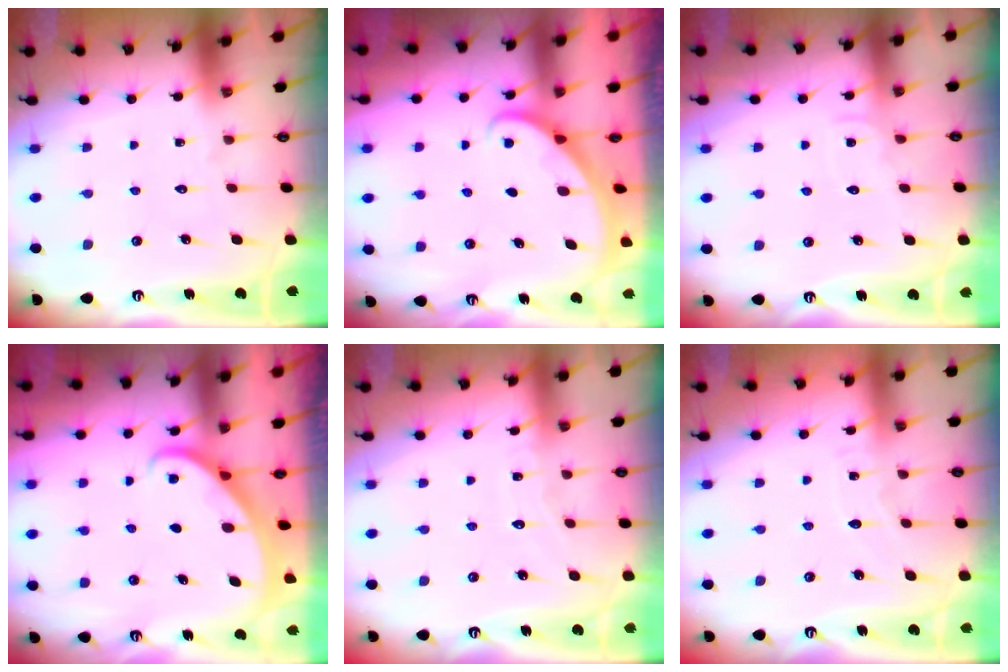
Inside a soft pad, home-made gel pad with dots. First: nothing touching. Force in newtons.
{"total": 1.9, "press": 1.9, "slide": 0.1}
{"total": 5.1, "press": 5.1, "slide": 0.5}
{"total": 1.5, "press": 1.5, "slide": 0.1}
{"total": 5.5, "press": 5.4, "slide": 0.6}
{"total": 4.0, "press": 4.0, "slide": 0.4}